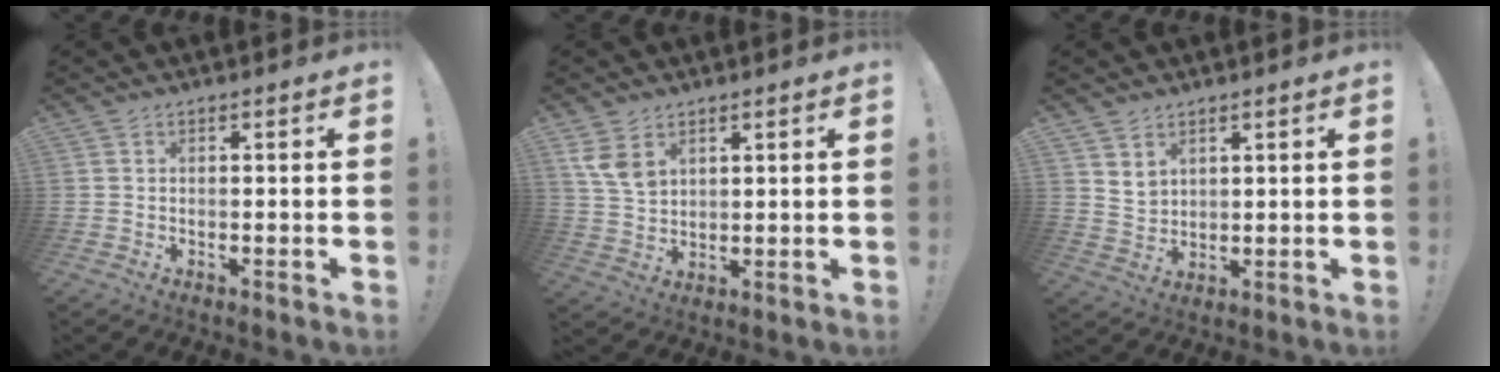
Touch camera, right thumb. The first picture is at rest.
{"total": 7.6, "force": [4.0, 4.8, 4.3], "torque": [-0.076, -0.016, 0.077]}
{"total": 4.5, "force": [3.1, 2.9, 1.4], "torque": [-0.024, -0.020, 0.059]}